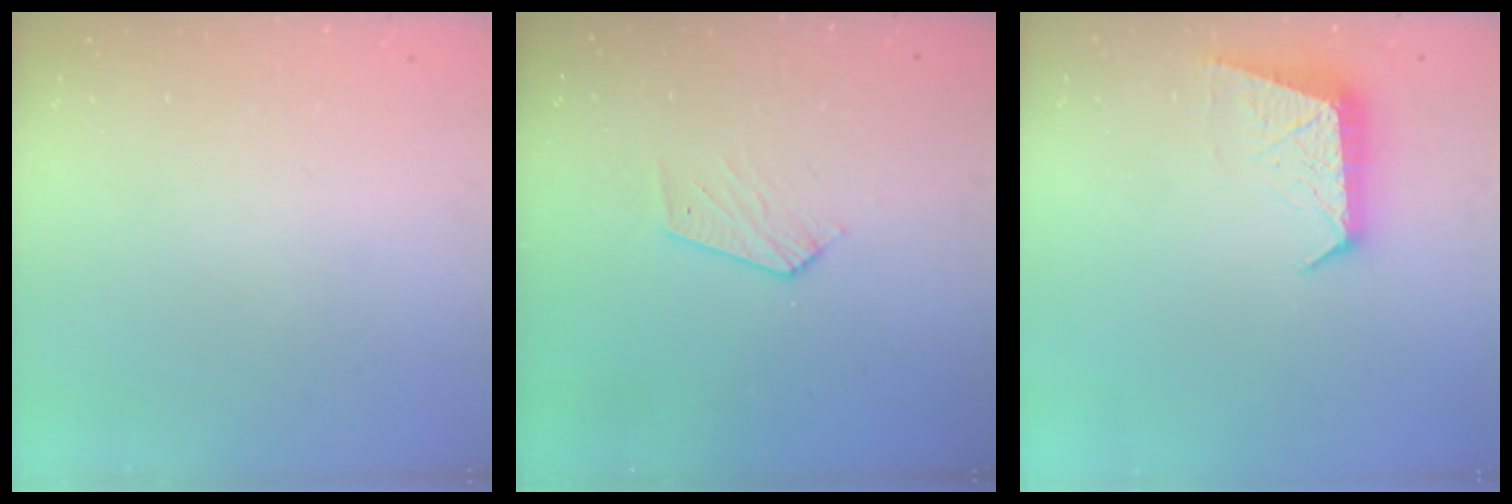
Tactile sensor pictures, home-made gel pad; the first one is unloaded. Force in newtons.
{"total": 4.7, "press": 4.7, "slide": 0.4}
{"total": 8.8, "press": 8.8, "slide": 0.7}